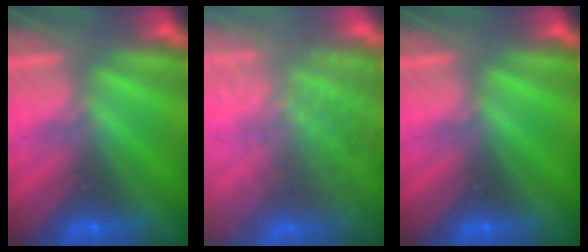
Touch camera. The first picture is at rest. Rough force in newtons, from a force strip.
{"total": 7.6}
{"total": 0.0}